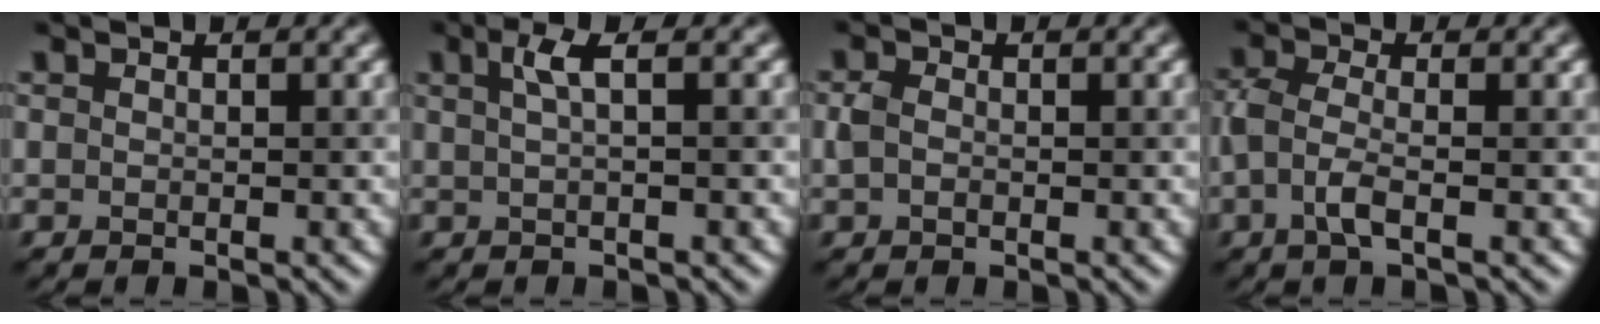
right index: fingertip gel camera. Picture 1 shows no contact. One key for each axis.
{"total": 2.1, "fx": 0.5, "fy": 0.5, "fz": 2.0, "tx": -0.033, "ty": 0.011, "tz": 0.011}
{"total": 1.2, "fx": -0.2, "fy": 1.0, "fz": 0.5, "tx": -0.012, "ty": 0.011, "tz": 0.001}
{"total": 2.4, "fx": -0.8, "fy": 1.0, "fz": 2.1, "tx": -0.053, "ty": 0.010, "tz": -0.015}